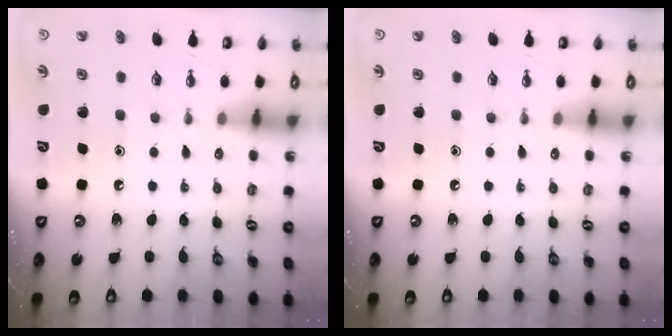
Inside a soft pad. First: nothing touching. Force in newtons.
{"total": 0.0}